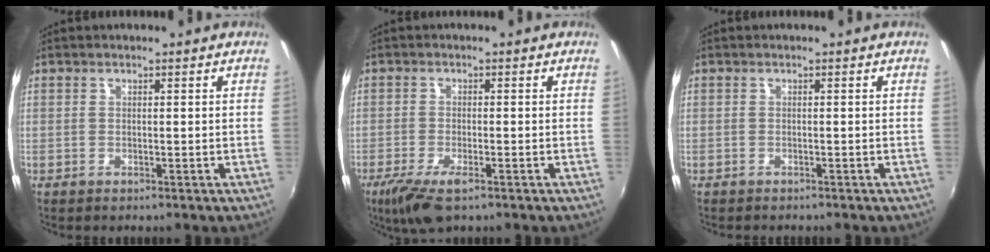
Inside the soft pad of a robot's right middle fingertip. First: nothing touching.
{"total": 6.9, "force": [-4.3, 1.8, 5.1], "torque": [-0.117, -0.023, -0.076]}
{"total": 1.0, "force": [-1.0, 0.2, 0.2], "torque": [-0.007, -0.006, -0.016]}